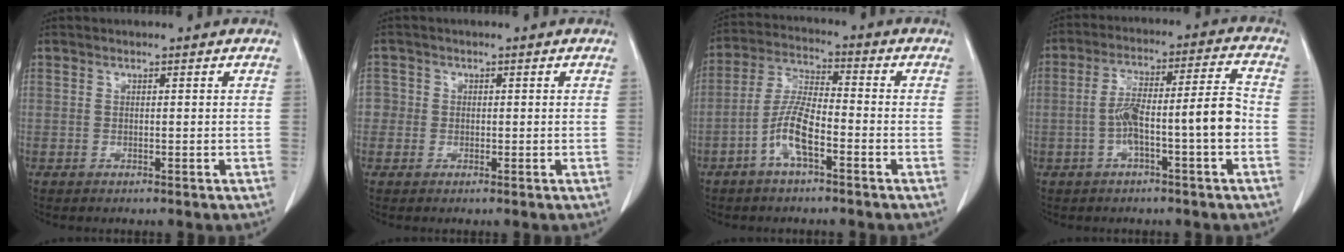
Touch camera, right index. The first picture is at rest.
{"total": 2.3, "force": [-0.2, 2.3, 0.1], "torque": [0.014, 0.008, -0.008]}
{"total": 7.6, "force": [-3.4, 2.0, 6.4], "torque": [-0.141, 0.008, -0.069]}
{"total": 10.3, "force": [-2.6, 0.7, 9.9], "torque": [-0.174, 0.029, -0.044]}